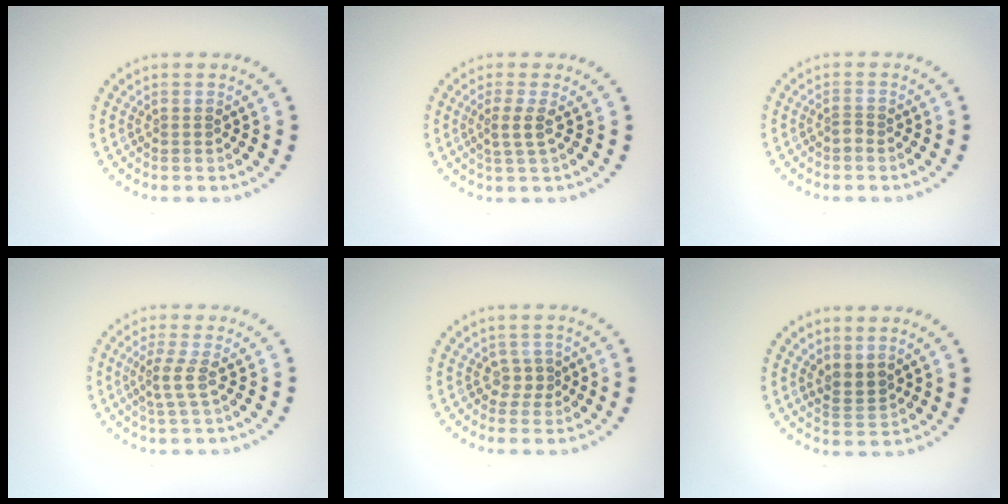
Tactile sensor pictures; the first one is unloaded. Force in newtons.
{"total": 1.8, "press": 1.3, "slide": 1.2}
{"total": 0.8, "press": 0.4, "slide": 0.6}
{"total": 2.2, "press": 1.5, "slide": 1.5}
{"total": 1.4, "press": 1.1, "slide": 0.9}
{"total": 2.0, "press": 1.5, "slide": 1.2}